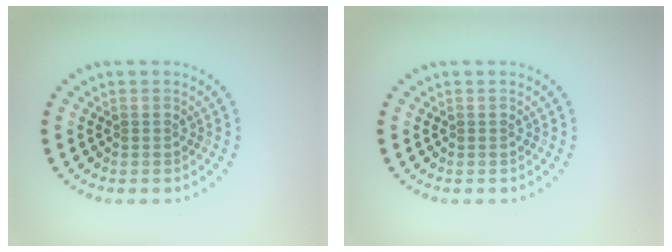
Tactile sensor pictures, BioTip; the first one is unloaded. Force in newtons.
{"total": 0.0}